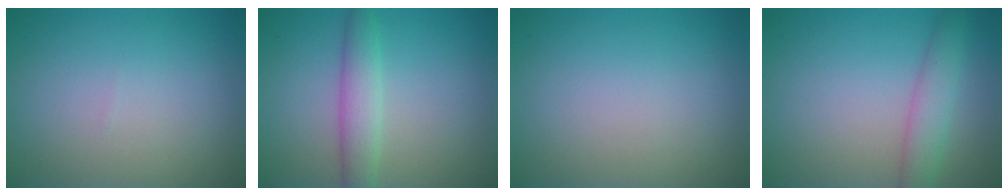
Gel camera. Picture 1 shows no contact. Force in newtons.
{"total": 3.2, "press": 3.1, "slide": 0.3}
{"total": 0.0}
{"total": 3.1, "press": 3.1, "slide": 0.1}